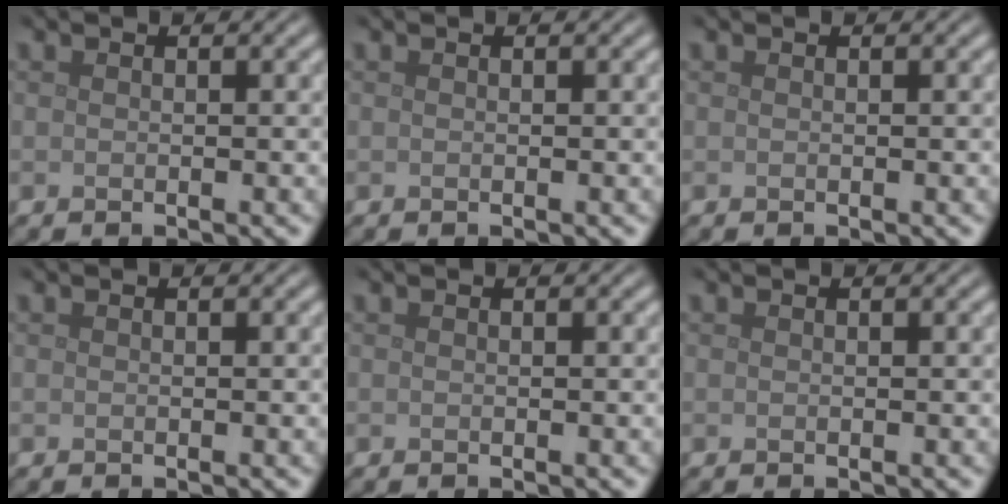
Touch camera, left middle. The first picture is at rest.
{"total": 0.0}
{"total": 0.0}
{"total": 0.0}
{"total": 0.0}
{"total": 0.0}